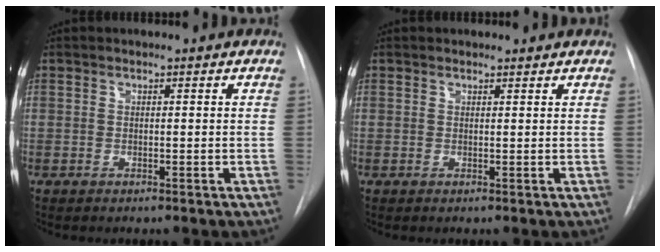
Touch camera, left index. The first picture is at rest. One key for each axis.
{"total": 0.7, "fx": 0.6, "fy": 0.2, "fz": -0.1, "tx": -0.006, "ty": -0.002, "tz": 0.007}